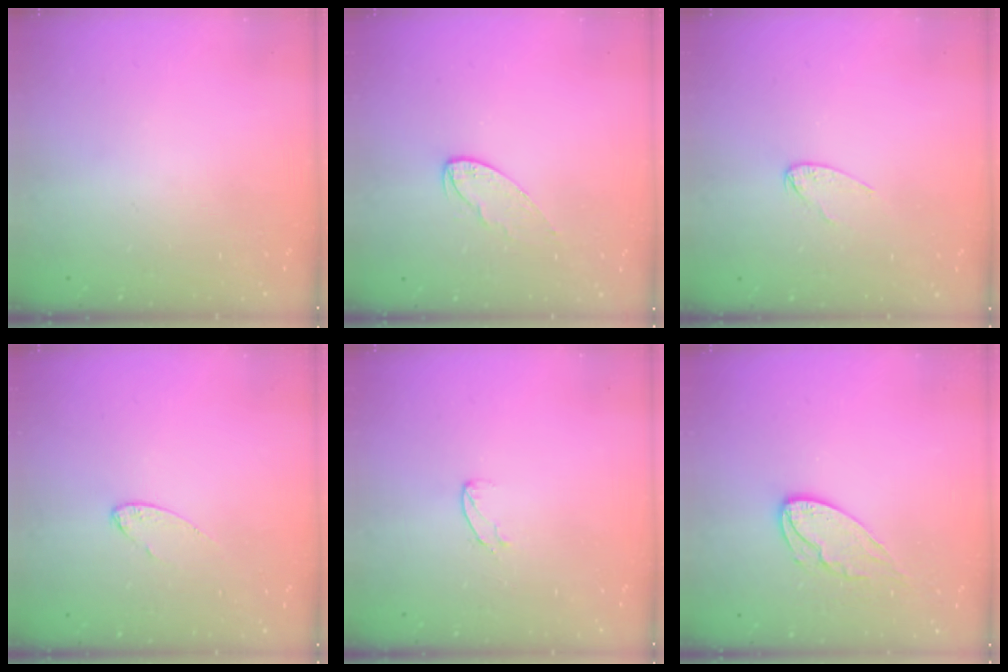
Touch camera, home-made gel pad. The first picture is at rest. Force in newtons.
{"total": 7.3, "press": 7.3, "slide": 0.5}
{"total": 4.6, "press": 4.5, "slide": 0.4}
{"total": 6.2, "press": 6.2, "slide": 0.5}
{"total": 5.4, "press": 5.4, "slide": 0.4}
{"total": 9.8, "press": 9.7, "slide": 0.8}